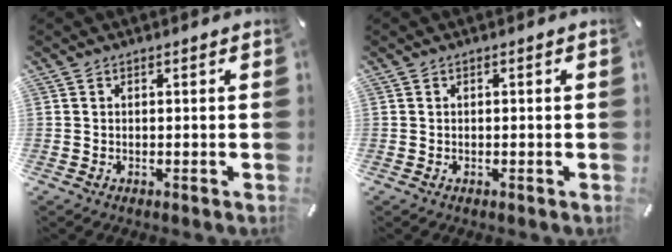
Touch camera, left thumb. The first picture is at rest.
{"total": 0.0}